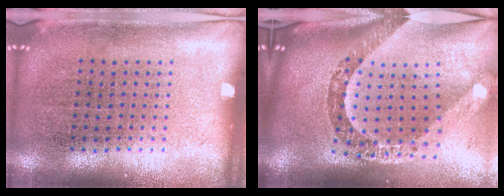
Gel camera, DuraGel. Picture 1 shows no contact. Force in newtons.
{"total": 3.7, "press": 2.6, "slide": 2.7}